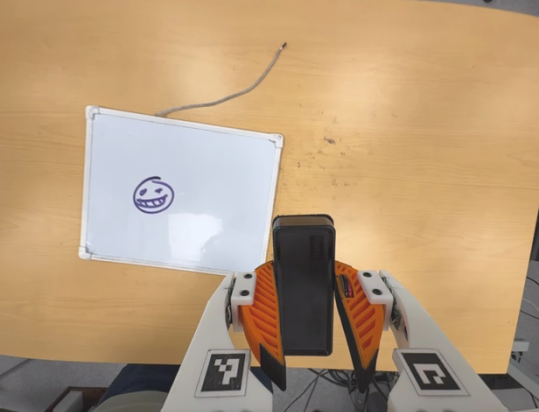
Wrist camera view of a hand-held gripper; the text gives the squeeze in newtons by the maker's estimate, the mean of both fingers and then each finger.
{"total": 9.6, "left": 7.9, "right": 11.3}